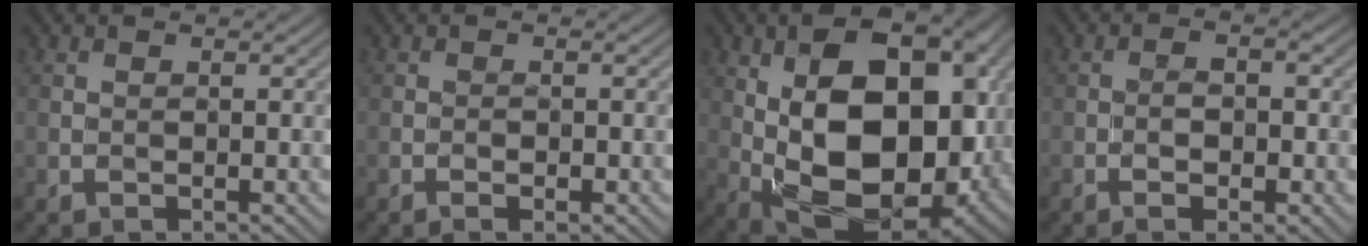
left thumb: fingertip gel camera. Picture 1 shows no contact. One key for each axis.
{"total": 1.2, "fx": -0.8, "fy": 0.3, "fz": 0.9, "tx": -0.017, "ty": -0.002, "tz": -0.011}
{"total": 17.2, "fx": 0.7, "fy": 10.1, "fz": 13.9, "tx": -0.233, "ty": -0.014, "tz": 0.012}
{"total": 3.3, "fx": -1.1, "fy": 1.2, "fz": 2.8, "tx": -0.049, "ty": 0.001, "tz": -0.015}